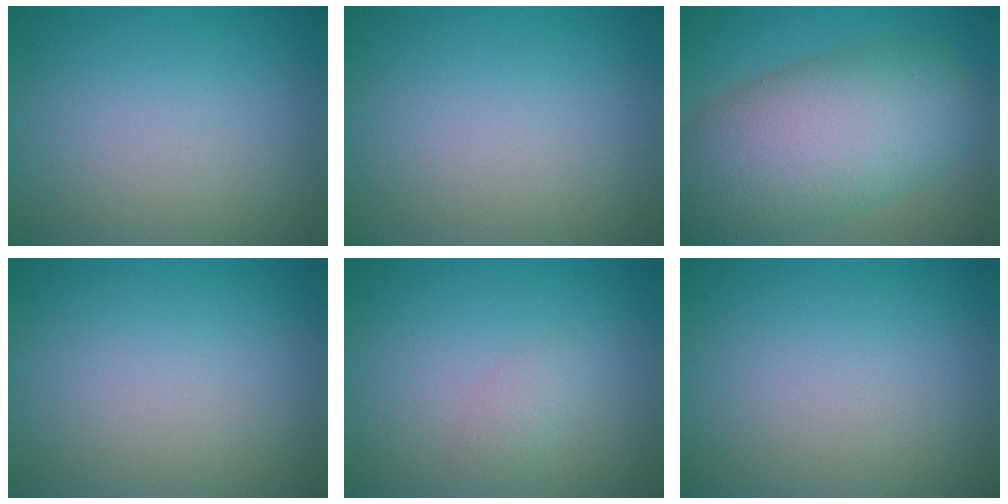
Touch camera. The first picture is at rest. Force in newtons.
{"total": 0.0}
{"total": 11.3, "press": 11.3, "slide": 0.9}
{"total": 0.0}
{"total": 1.1, "press": 1.1, "slide": 0.1}
{"total": 0.0}